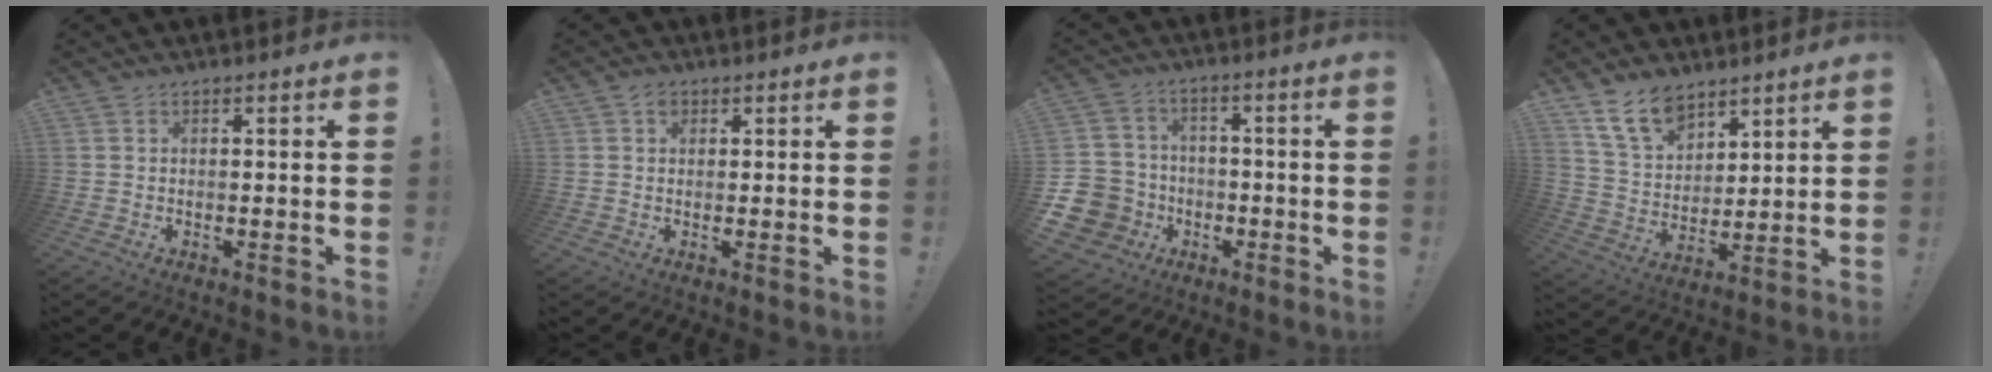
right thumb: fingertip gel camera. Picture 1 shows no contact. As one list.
[{"total": 2.0, "force": [1.0, 1.4, 0.8], "torque": [-0.002, -0.002, 0.015]}, {"total": 11.3, "force": [-3.6, 10.2, 3.4], "torque": [-0.085, 0.024, -0.057]}, {"total": 12.1, "force": [9.0, 6.6, 4.6], "torque": [-0.094, -0.052, 0.177]}]